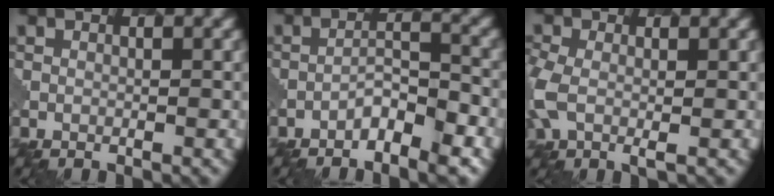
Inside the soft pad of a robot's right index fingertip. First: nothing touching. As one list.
[{"total": 3.4, "force": [-2.4, 0.9, 2.2], "torque": [-0.038, 0.008, -0.047]}, {"total": 4.1, "force": [-0.4, 2.7, 3.1], "torque": [-0.086, -0.005, -0.015]}]